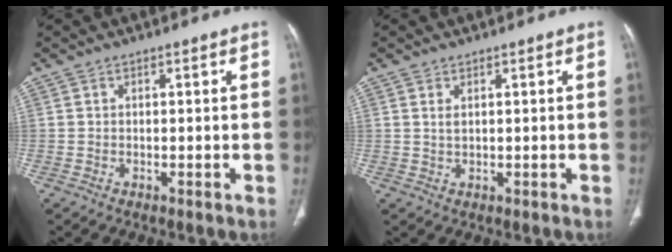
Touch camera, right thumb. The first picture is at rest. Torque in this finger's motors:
{"motor_torque": [-0.73, 0.43, -0.04, 0.33, 0.07]}